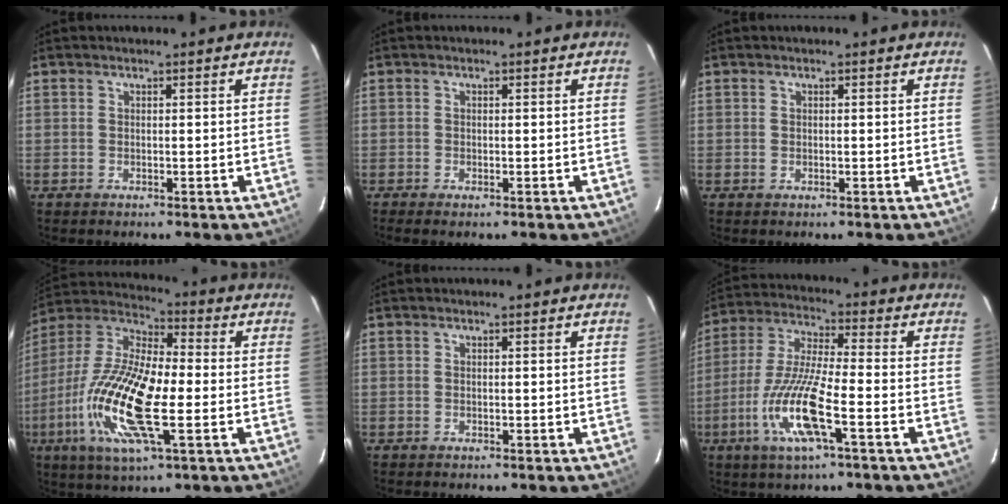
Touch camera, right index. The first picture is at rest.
{"total": 1.3, "force": [-0.9, 0.3, 0.8], "torque": [-0.017, -0.004, -0.016]}
{"total": 0.0}
{"total": 19.2, "force": [-4.7, 5.8, 17.7], "torque": [-0.366, -0.012, -0.101]}
{"total": 0.0}
{"total": 13.8, "force": [-5.2, 2.1, 12.5], "torque": [-0.268, -0.010, -0.106]}